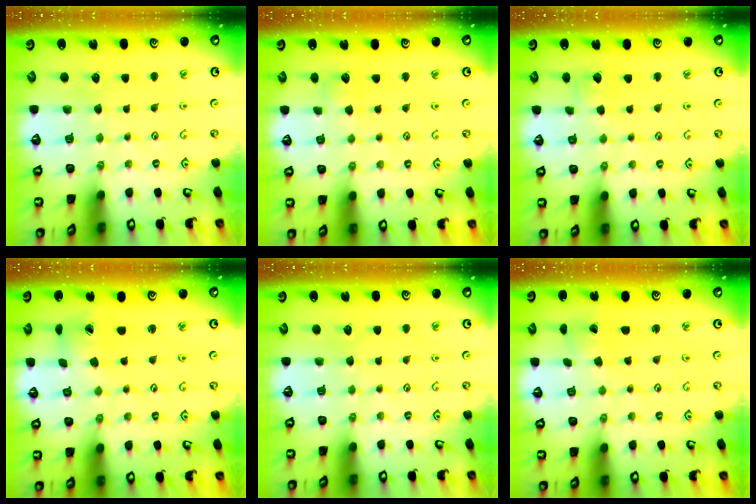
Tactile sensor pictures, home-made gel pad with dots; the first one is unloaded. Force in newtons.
{"total": 2.9, "press": 2.9, "slide": 0.4}
{"total": 3.9, "press": 3.8, "slide": 0.5}
{"total": 2.6, "press": 2.6, "slide": 0.3}
{"total": 0.0}
{"total": 0.7, "press": 0.7, "slide": 0.1}